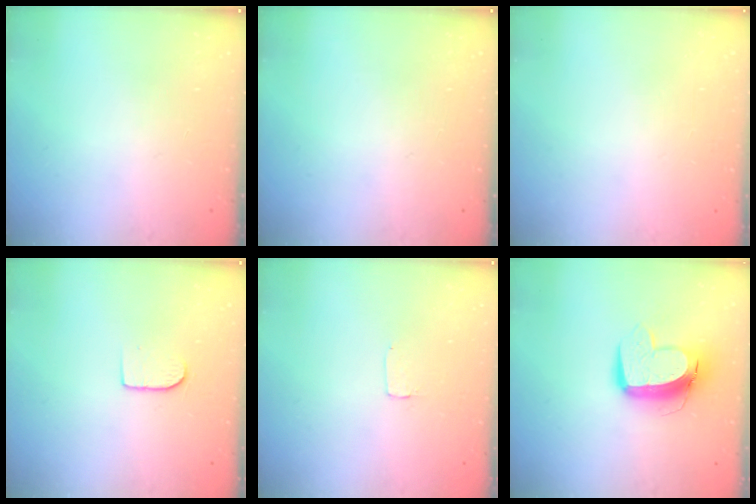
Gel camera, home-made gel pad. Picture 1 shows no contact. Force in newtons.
{"total": 0.0}
{"total": 0.0}
{"total": 6.0, "press": 5.9, "slide": 0.6}
{"total": 1.7, "press": 1.7, "slide": 0.1}
{"total": 11.5, "press": 11.4, "slide": 1.2}